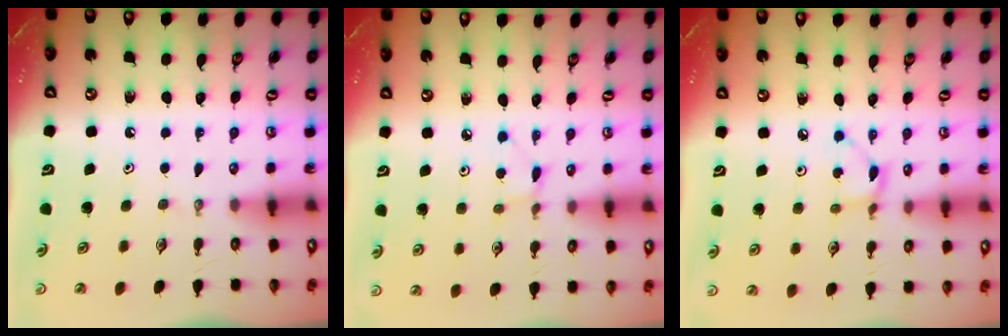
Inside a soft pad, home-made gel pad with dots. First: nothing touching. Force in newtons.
{"total": 2.4, "press": 2.4, "slide": 0.3}
{"total": 2.4, "press": 2.4, "slide": 0.1}